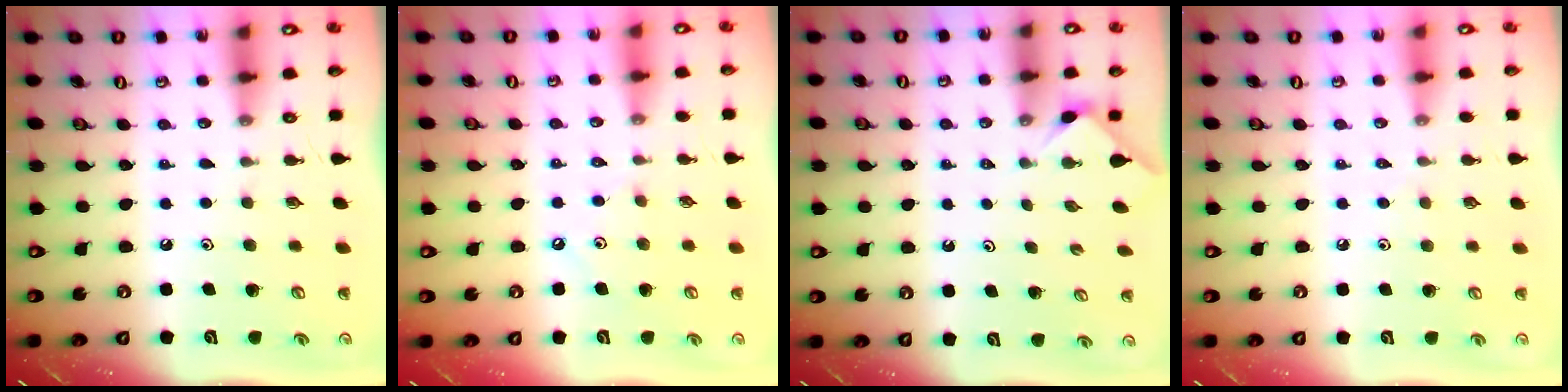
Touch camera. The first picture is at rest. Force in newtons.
{"total": 5.5, "press": 5.4, "slide": 0.8}
{"total": 2.1, "press": 2.1, "slide": 0.4}
{"total": 3.0, "press": 3.0, "slide": 0.7}